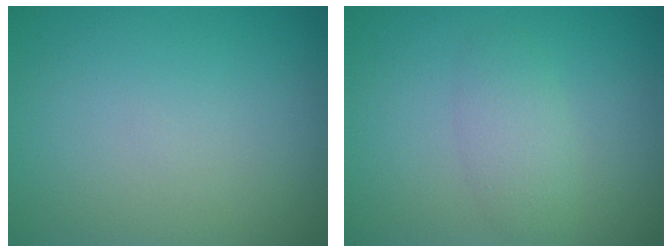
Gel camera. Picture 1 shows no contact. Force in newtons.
{"total": 2.1, "press": 2.1, "slide": 0.1}